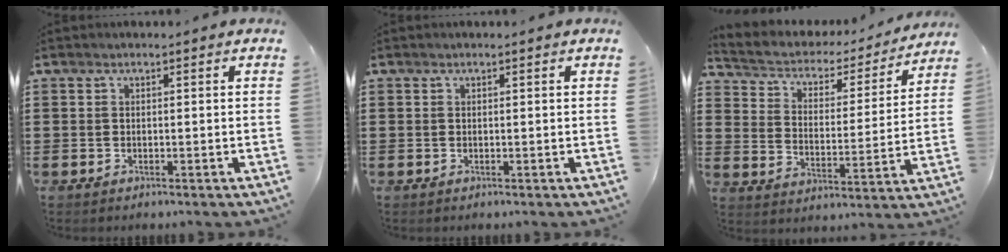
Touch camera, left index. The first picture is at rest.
{"total": 0.0}
{"total": 2.9, "force": [2.4, 1.6, 0.7], "torque": [-0.034, -0.022, 0.029]}